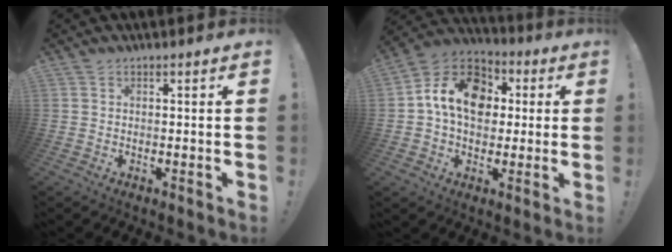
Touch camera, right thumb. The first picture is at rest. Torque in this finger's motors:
{"motor_torque": [1.97, 1.96, 0.51, -0.36, 0.21]}